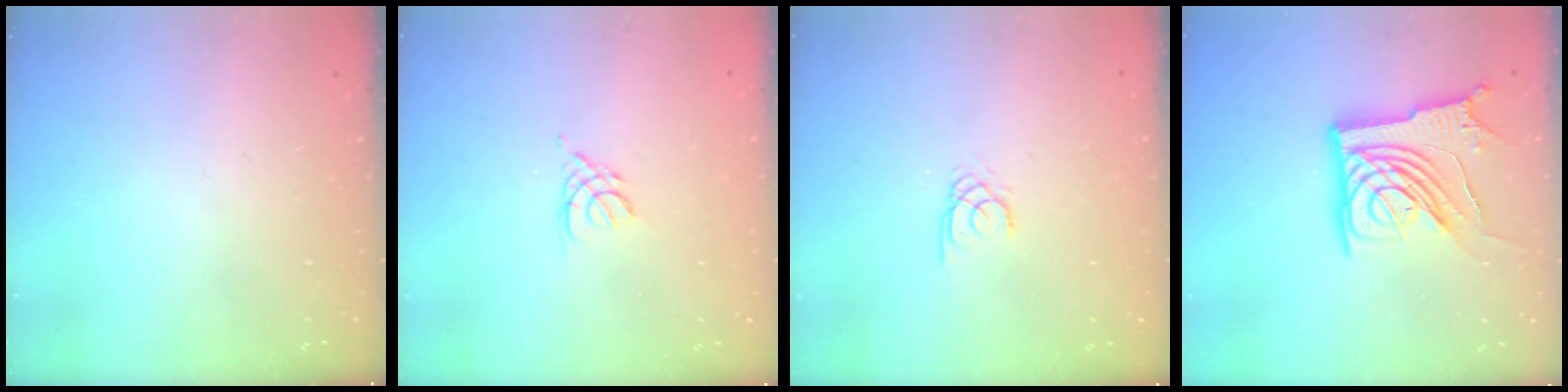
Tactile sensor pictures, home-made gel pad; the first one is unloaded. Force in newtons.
{"total": 3.6, "press": 3.5, "slide": 0.7}
{"total": 1.6, "press": 1.6, "slide": 0.2}
{"total": 14.5, "press": 14.4, "slide": 1.2}